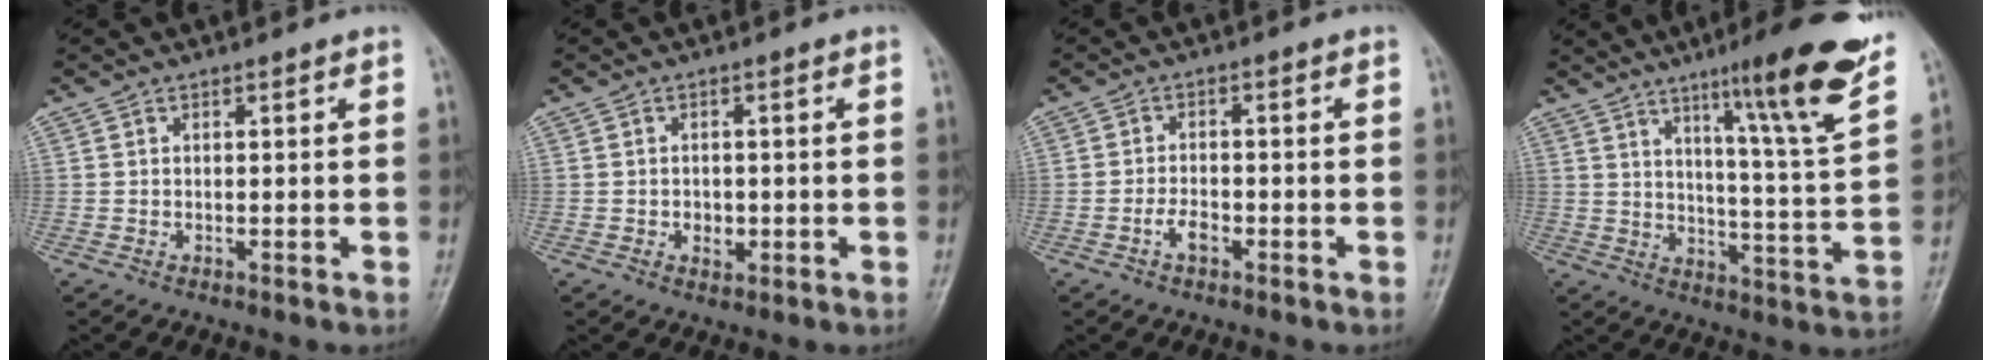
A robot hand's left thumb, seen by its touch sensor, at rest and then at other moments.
{"total": 2.5, "force": [-0.5, 2.0, 1.5], "torque": [-0.012, 0.002, -0.005]}
{"total": 3.0, "force": [-1.5, 1.6, 2.0], "torque": [-0.035, 0.011, -0.030]}
{"total": 17.3, "force": [11.0, 1.0, 13.3], "torque": [-0.171, -0.061, 0.158]}